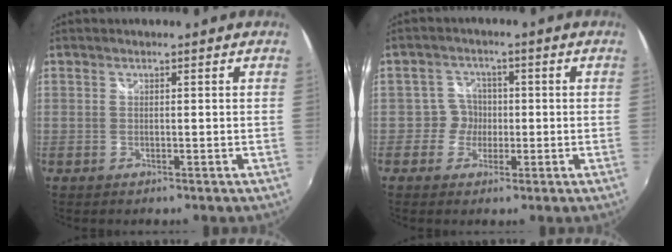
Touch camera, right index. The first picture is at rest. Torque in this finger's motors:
{"motor_torque": [0.03, -0.05, -0.02, -0.01]}